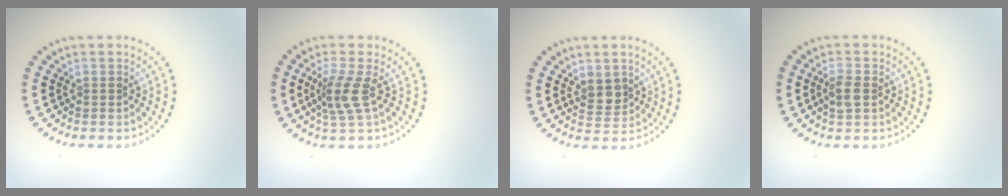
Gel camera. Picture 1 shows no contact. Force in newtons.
{"total": 2.9, "press": 2.2, "slide": 1.8}
{"total": 2.0, "press": 1.8, "slide": 0.8}
{"total": 2.0, "press": 2.0, "slide": 0.3}